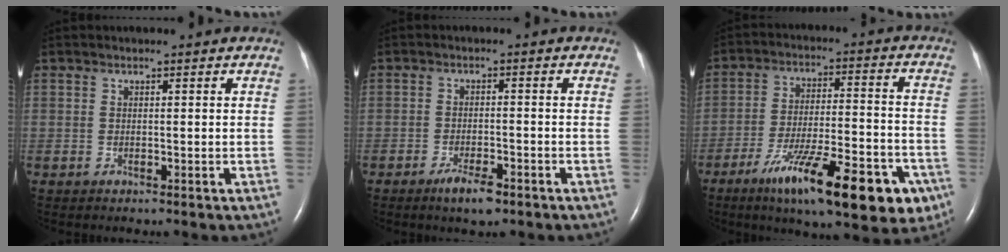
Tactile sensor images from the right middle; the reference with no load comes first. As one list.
[{"total": 4.1, "force": [-2.8, 0.9, 2.9], "torque": [-0.060, -0.004, -0.046]}, {"total": 20.5, "force": [-11.7, 4.5, 16.3], "torque": [-0.201, -0.012, -0.174]}]